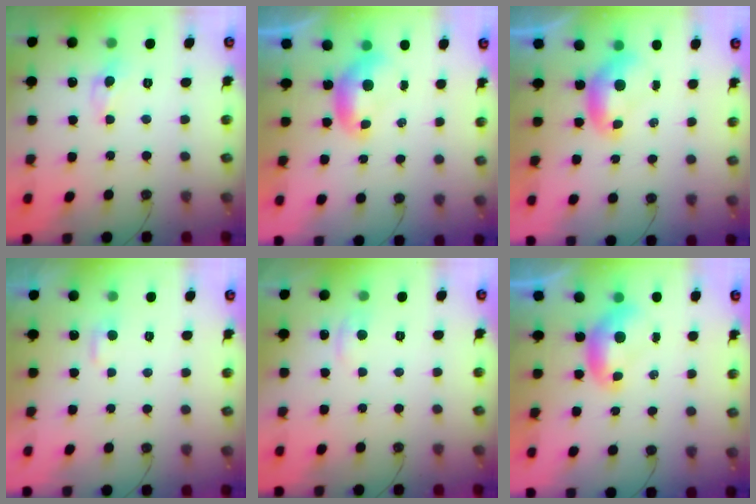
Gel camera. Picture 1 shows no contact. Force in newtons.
{"total": 0.0}
{"total": 0.0}
{"total": 2.4, "press": 2.3, "slide": 0.5}
{"total": 1.3, "press": 1.1, "slide": 0.5}
{"total": 0.0}